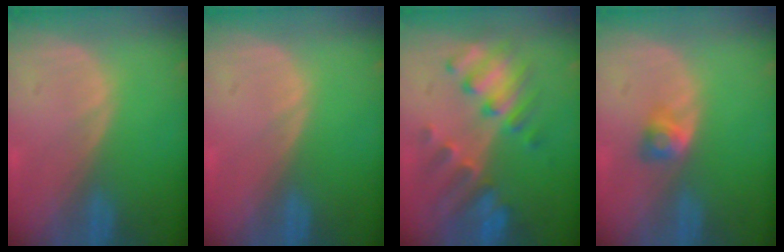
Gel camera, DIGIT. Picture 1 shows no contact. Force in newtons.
{"total": 0.0}
{"total": 8.0, "press": 7.8, "slide": 1.3}
{"total": 2.7, "press": 2.4, "slide": 1.1}